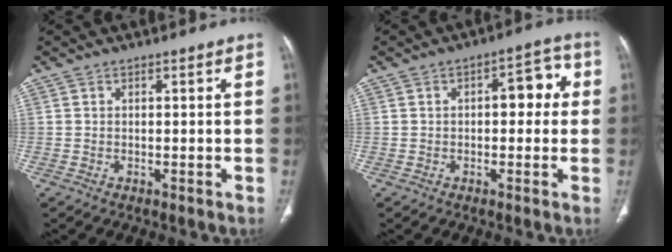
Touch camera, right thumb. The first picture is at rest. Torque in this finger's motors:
{"motor_torque": [0.98, 0.79, 0.85, 0.15, 0.01]}